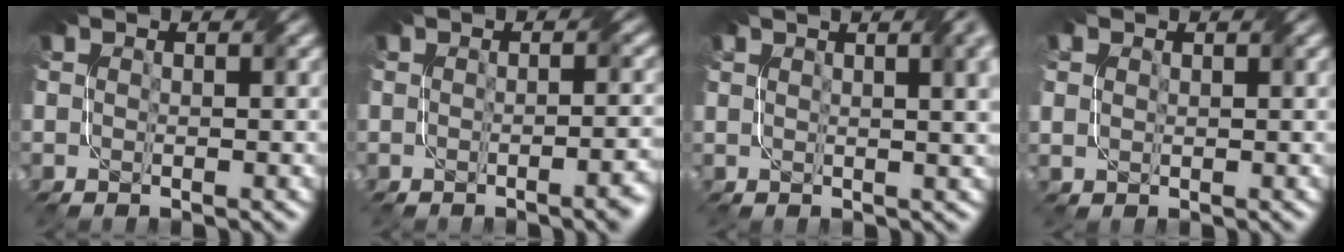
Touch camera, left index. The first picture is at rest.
{"total": 3.0, "force": [-1.1, 0.9, 2.6], "torque": [-0.014, 0.002, -0.014]}
{"total": 9.8, "force": [4.4, 4.5, 7.5], "torque": [-0.049, 0.055, 0.029]}
{"total": 1.5, "force": [0.8, 1.1, 0.7], "torque": [-0.019, 0.001, 0.021]}